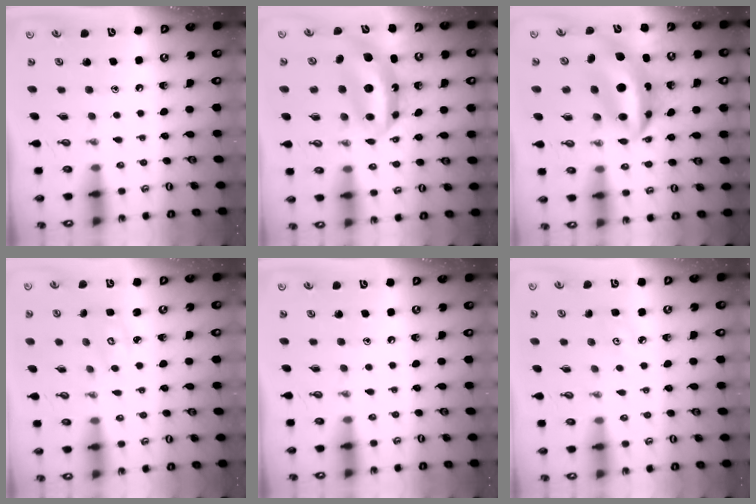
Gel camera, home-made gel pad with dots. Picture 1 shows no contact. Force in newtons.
{"total": 7.9, "press": 7.9, "slide": 0.5}
{"total": 12.2, "press": 12.1, "slide": 1.0}
{"total": 3.2, "press": 3.2, "slide": 0.2}
{"total": 0.0}
{"total": 4.1, "press": 4.1, "slide": 0.6}